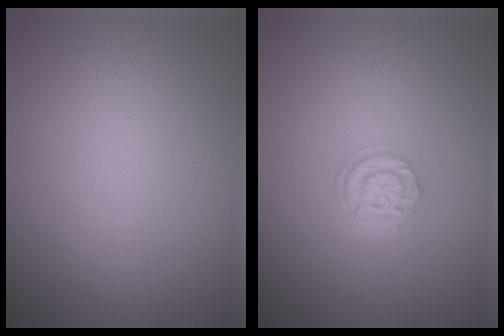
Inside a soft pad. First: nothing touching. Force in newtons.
{"total": 2.6, "press": 2.1, "slide": 1.5}